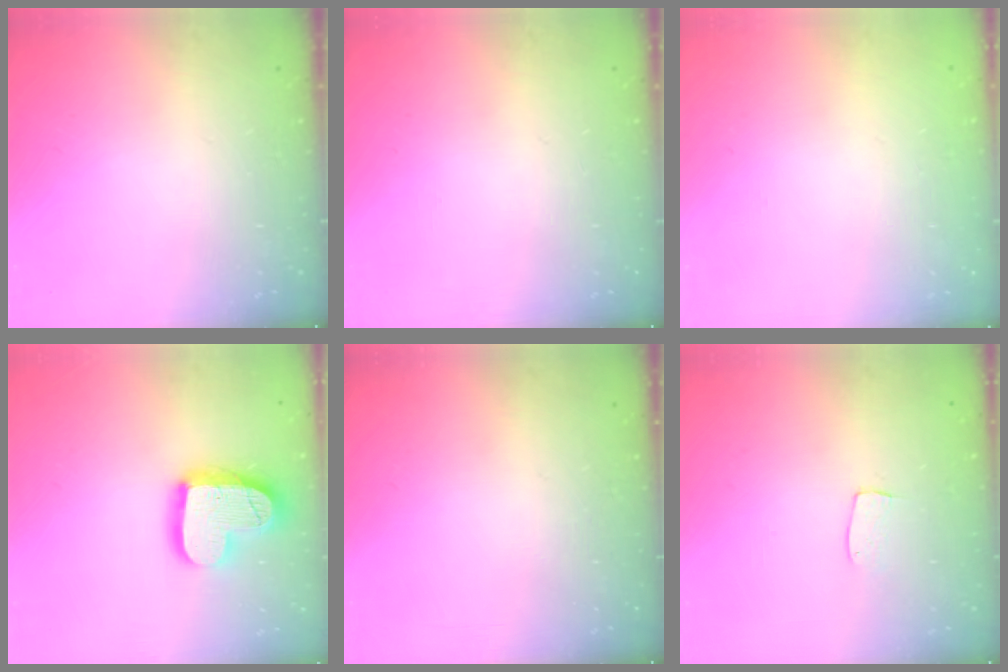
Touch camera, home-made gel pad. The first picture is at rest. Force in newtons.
{"total": 0.0}
{"total": 0.0}
{"total": 17.8, "press": 17.8, "slide": 1.4}
{"total": 0.0}
{"total": 5.2, "press": 5.2, "slide": 0.3}